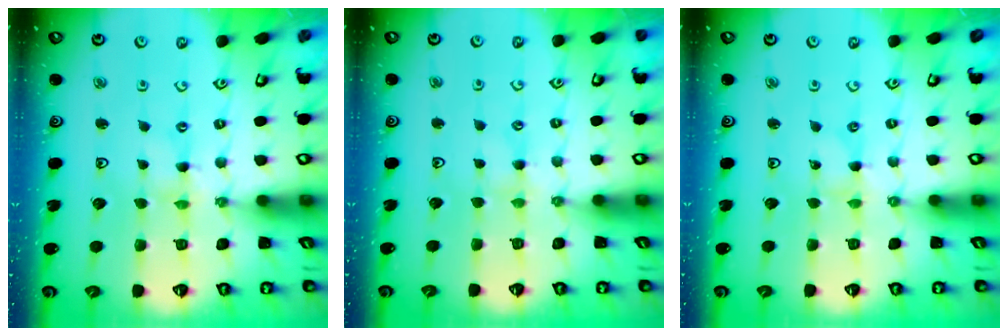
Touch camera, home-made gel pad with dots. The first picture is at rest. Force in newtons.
{"total": 1.7, "press": 1.6, "slide": 0.3}
{"total": 0.0}